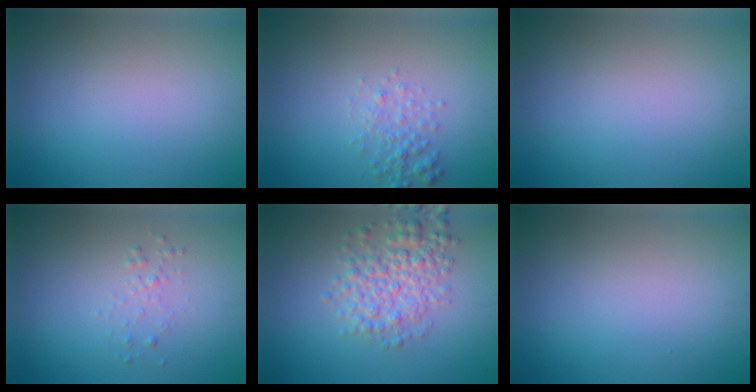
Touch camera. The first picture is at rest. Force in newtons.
{"total": 2.0, "press": 2.0, "slide": 0.1}
{"total": 0.0}
{"total": 0.9, "press": 0.9, "slide": 0.0}
{"total": 4.4, "press": 4.4, "slide": 0.1}
{"total": 0.0}